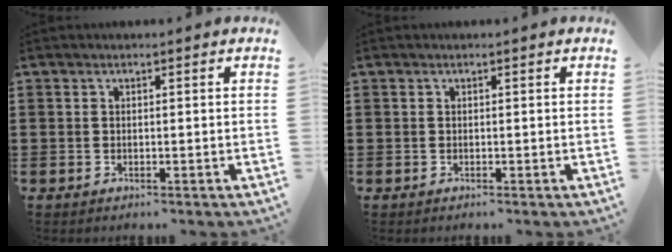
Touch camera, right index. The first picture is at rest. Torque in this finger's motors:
{"motor_torque": [-0.50, -0.24, -0.15, -0.11]}